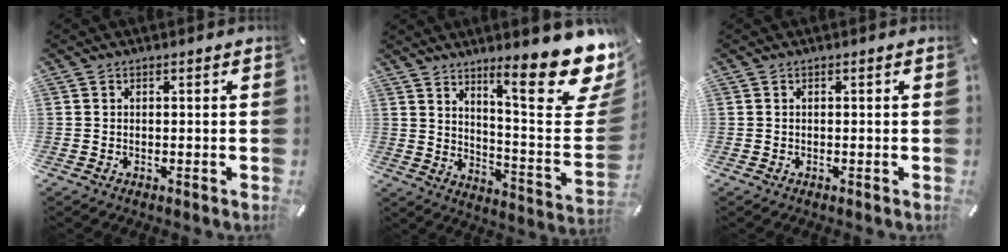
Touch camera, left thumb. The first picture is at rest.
{"total": 21.6, "force": [14.2, 5.6, 15.3], "torque": [-0.217, -0.107, 0.226]}
{"total": 0.0}